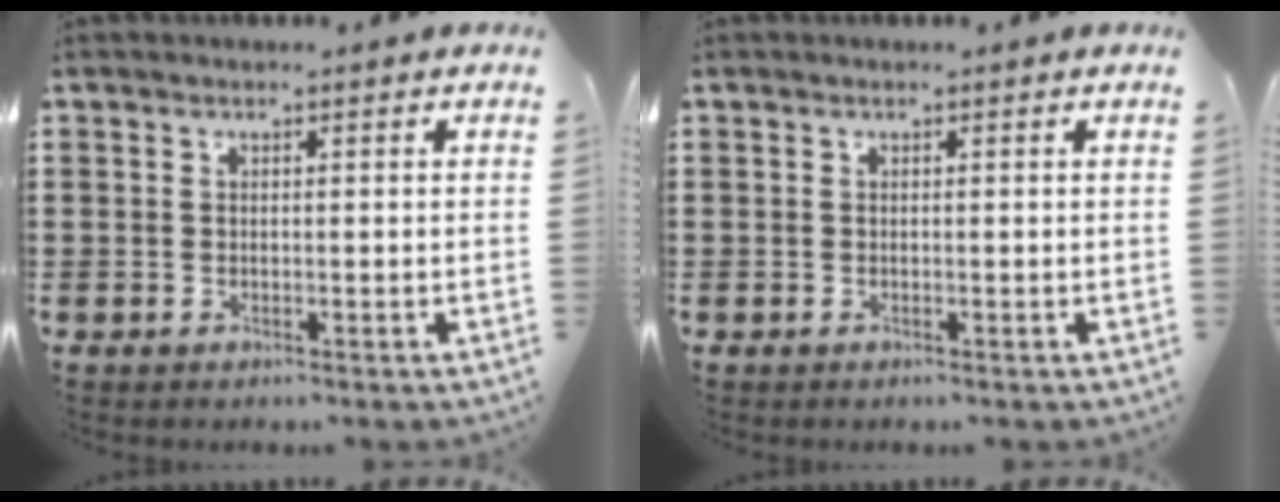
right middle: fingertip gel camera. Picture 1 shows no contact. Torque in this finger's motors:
{"motor_torque": [-0.62, -0.65, -0.01, 0.01]}